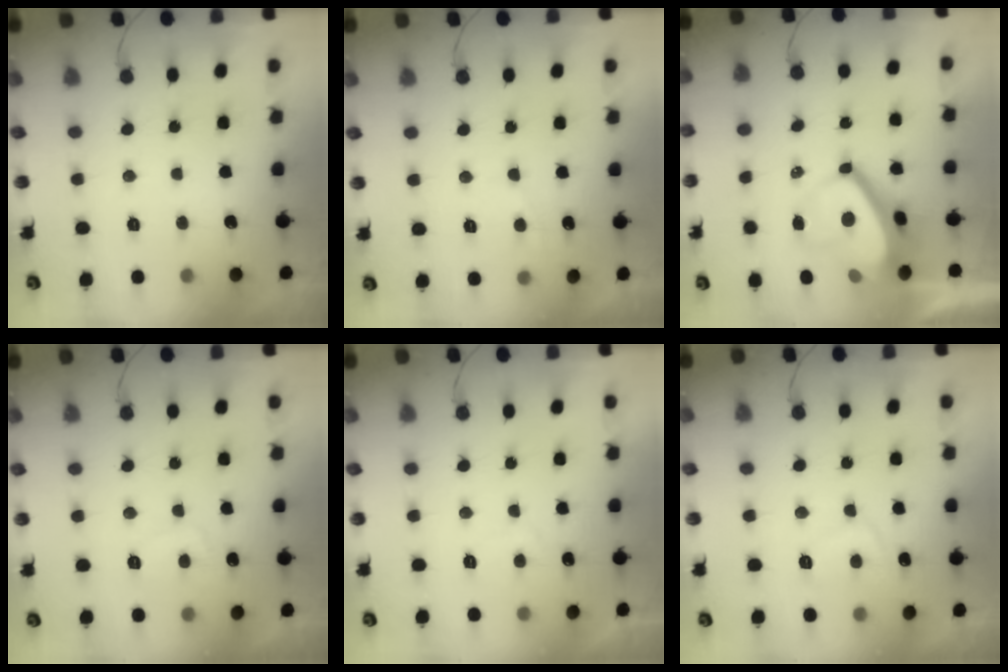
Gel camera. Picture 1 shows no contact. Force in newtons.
{"total": 3.2, "press": 3.1, "slide": 0.6}
{"total": 9.5, "press": 9.5, "slide": 0.8}
{"total": 3.6, "press": 3.6, "slide": 0.6}
{"total": 2.6, "press": 2.5, "slide": 0.8}
{"total": 6.4, "press": 6.3, "slide": 0.5}